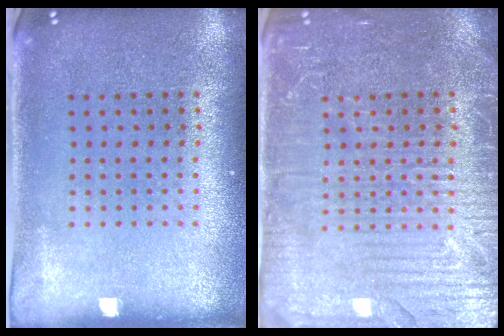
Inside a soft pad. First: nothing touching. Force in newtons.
{"total": 4.1, "press": 4.0, "slide": 1.1}